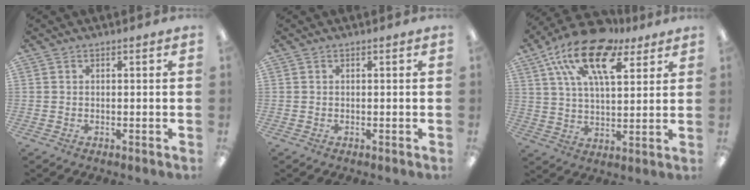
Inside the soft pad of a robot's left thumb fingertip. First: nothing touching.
{"total": 0.0}
{"total": 19.0, "force": [11.0, 8.6, 12.8], "torque": [-0.233, -0.045, 0.189]}